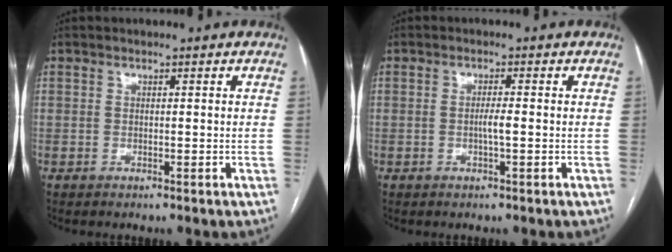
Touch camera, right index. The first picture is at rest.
{"total": 1.9, "force": [-0.4, 0.1, 1.8], "torque": [-0.036, 0.001, -0.008]}